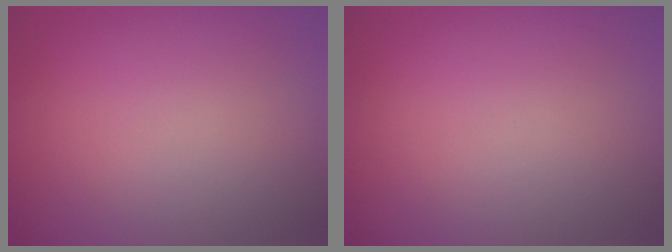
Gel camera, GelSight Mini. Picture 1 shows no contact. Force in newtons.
{"total": 0.0}